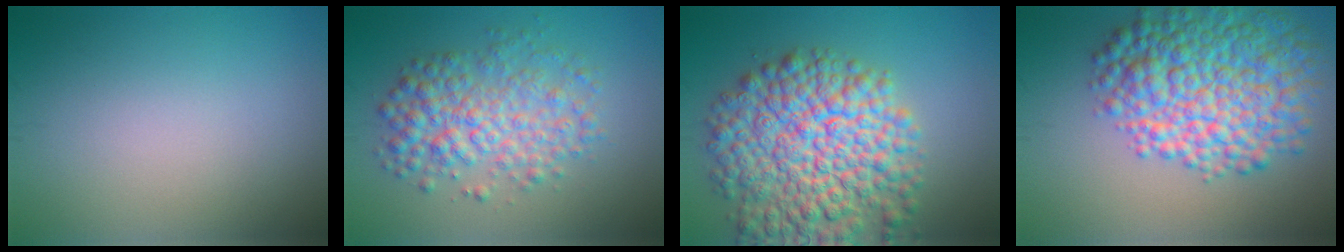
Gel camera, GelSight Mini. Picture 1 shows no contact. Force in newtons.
{"total": 5.2, "press": 5.2, "slide": 0.0}
{"total": 11.2, "press": 11.2, "slide": 0.5}
{"total": 9.5, "press": 9.5, "slide": 0.2}